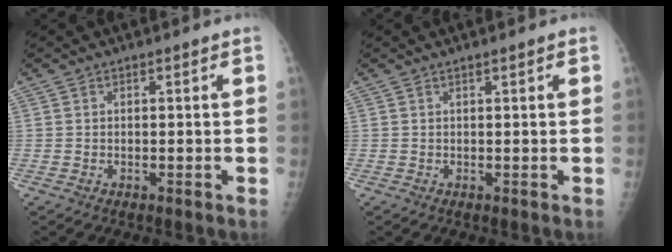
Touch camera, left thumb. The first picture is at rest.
{"total": 0.9, "force": [0.4, 0.1, 0.7], "torque": [-0.010, 0.001, 0.006]}